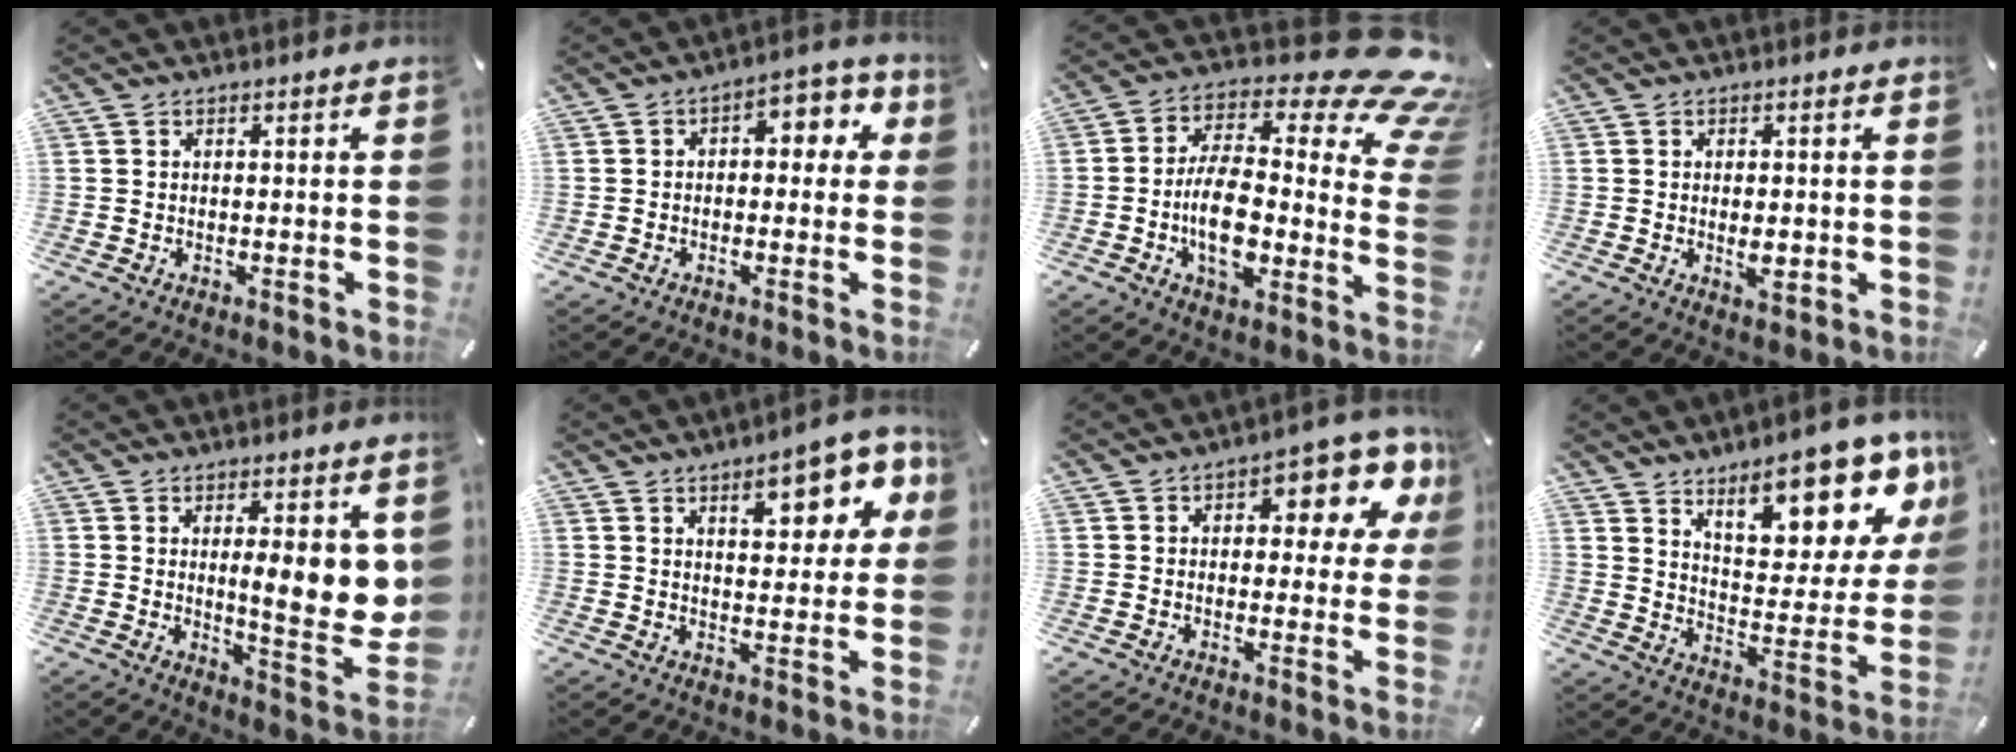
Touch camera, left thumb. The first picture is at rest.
{"total": 6.4, "force": [0.5, 4.1, 4.9], "torque": [-0.056, 0.002, -0.003]}
{"total": 20.7, "force": [3.2, 11.5, 16.9], "torque": [-0.275, -0.046, 0.053]}
{"total": 3.4, "force": [-0.3, 1.8, 2.9], "torque": [-0.035, -0.003, -0.006]}
{"total": 12.9, "force": [2.0, 3.6, 12.2], "torque": [-0.158, -0.020, 0.031]}
{"total": 12.6, "force": [5.8, 5.9, 9.5], "torque": [-0.112, -0.024, 0.089]}
{"total": 11.0, "force": [4.4, 5.7, 8.4], "torque": [-0.093, -0.031, 0.070]}
{"total": 17.3, "force": [12.3, 6.9, 10.0], "torque": [-0.120, -0.095, 0.203]}